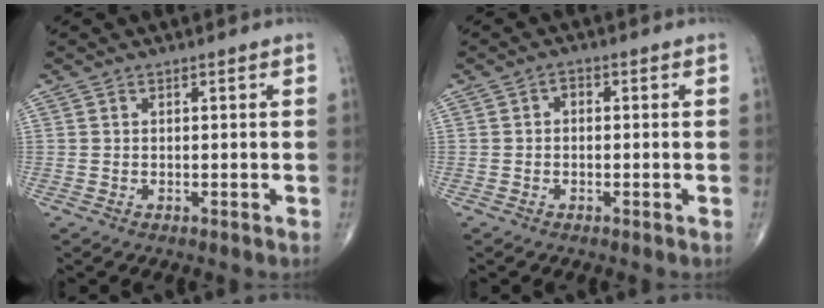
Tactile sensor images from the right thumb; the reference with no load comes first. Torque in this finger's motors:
{"motor_torque": [-0.39, 0.16, -0.02, -0.26, 0.06]}